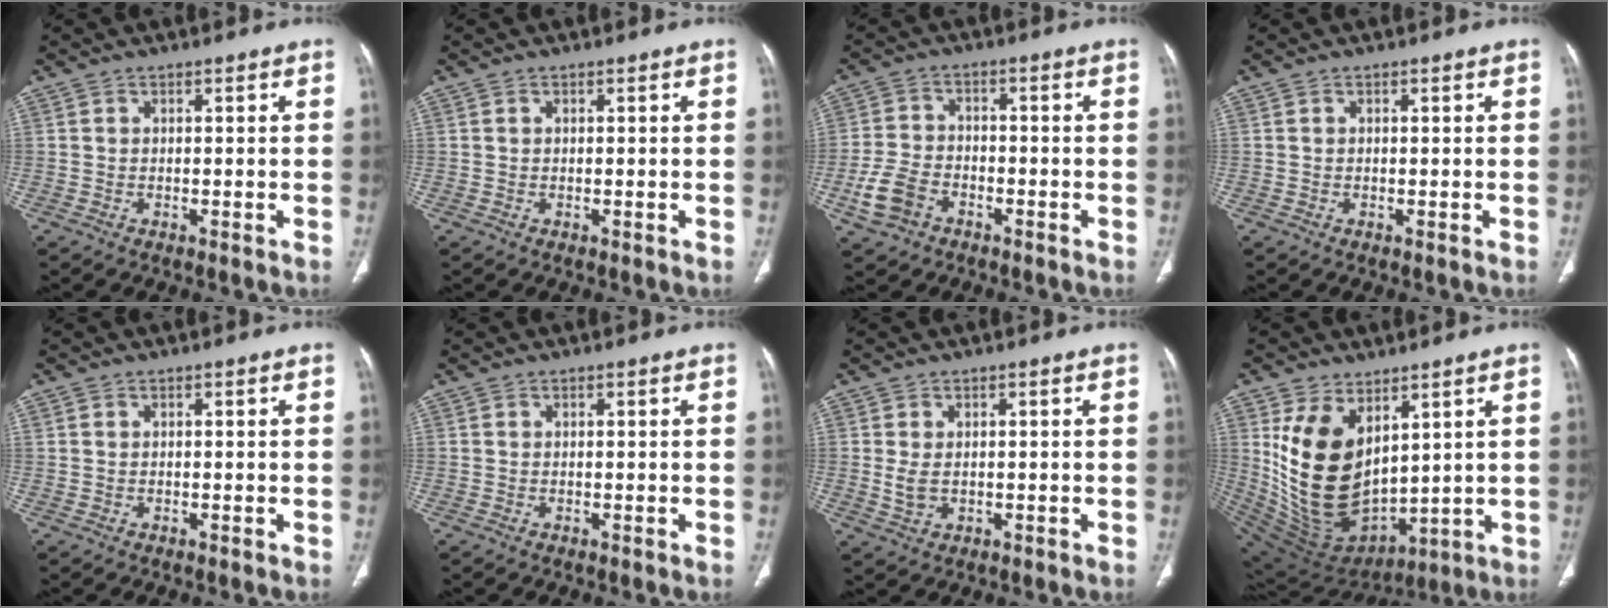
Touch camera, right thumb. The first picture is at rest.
{"total": 0.0}
{"total": 7.1, "force": [-3.4, 4.8, 3.9], "torque": [-0.082, 0.019, -0.063]}
{"total": 0.0}
{"total": 0.0}
{"total": 0.0}
{"total": 2.8, "force": [0.0, 1.9, 2.0], "torque": [-0.038, -0.004, 0.007]}
{"total": 18.2, "force": [5.2, 11.3, 13.3], "torque": [-0.211, -0.046, 0.132]}